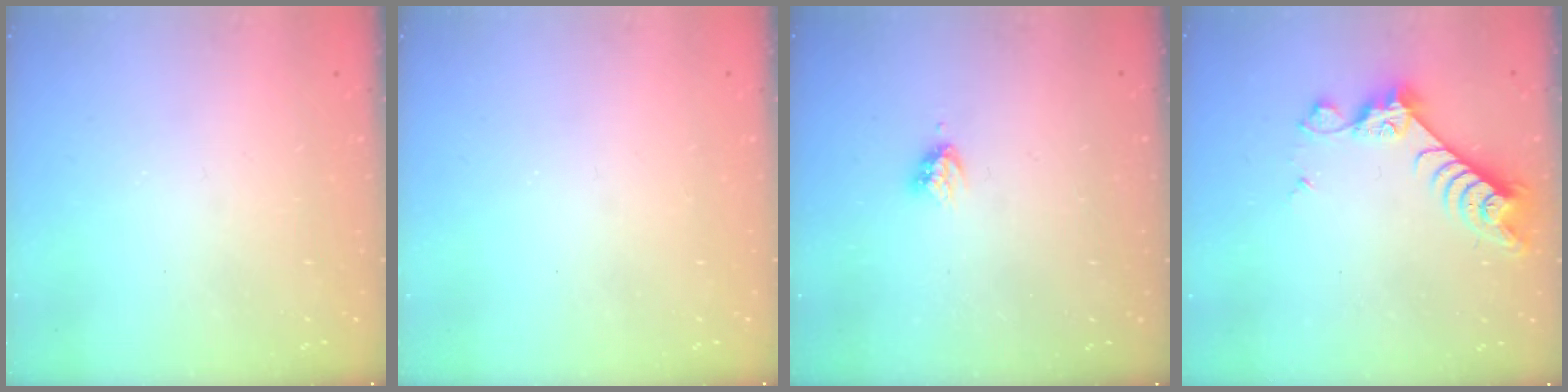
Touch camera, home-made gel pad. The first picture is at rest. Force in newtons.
{"total": 0.0}
{"total": 3.2, "press": 3.2, "slide": 0.4}
{"total": 7.7, "press": 7.6, "slide": 1.1}